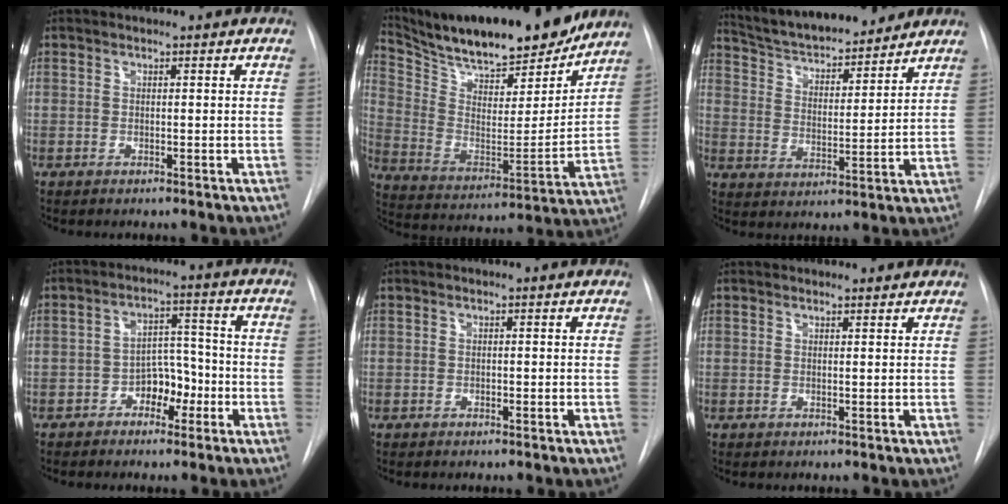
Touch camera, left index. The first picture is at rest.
{"total": 25.9, "force": [22.4, 5.5, 11.9], "torque": [-0.213, -0.014, 0.341]}
{"total": 16.3, "force": [14.9, 3.2, 6.0], "torque": [-0.099, 0.011, 0.240]}
{"total": 5.3, "force": [-2.7, 3.2, 3.3], "torque": [-0.044, 0.019, -0.045]}
{"total": 0.0}
{"total": 2.2, "force": [2.2, 0.5, 0.1], "torque": [-0.006, 0.011, 0.025]}